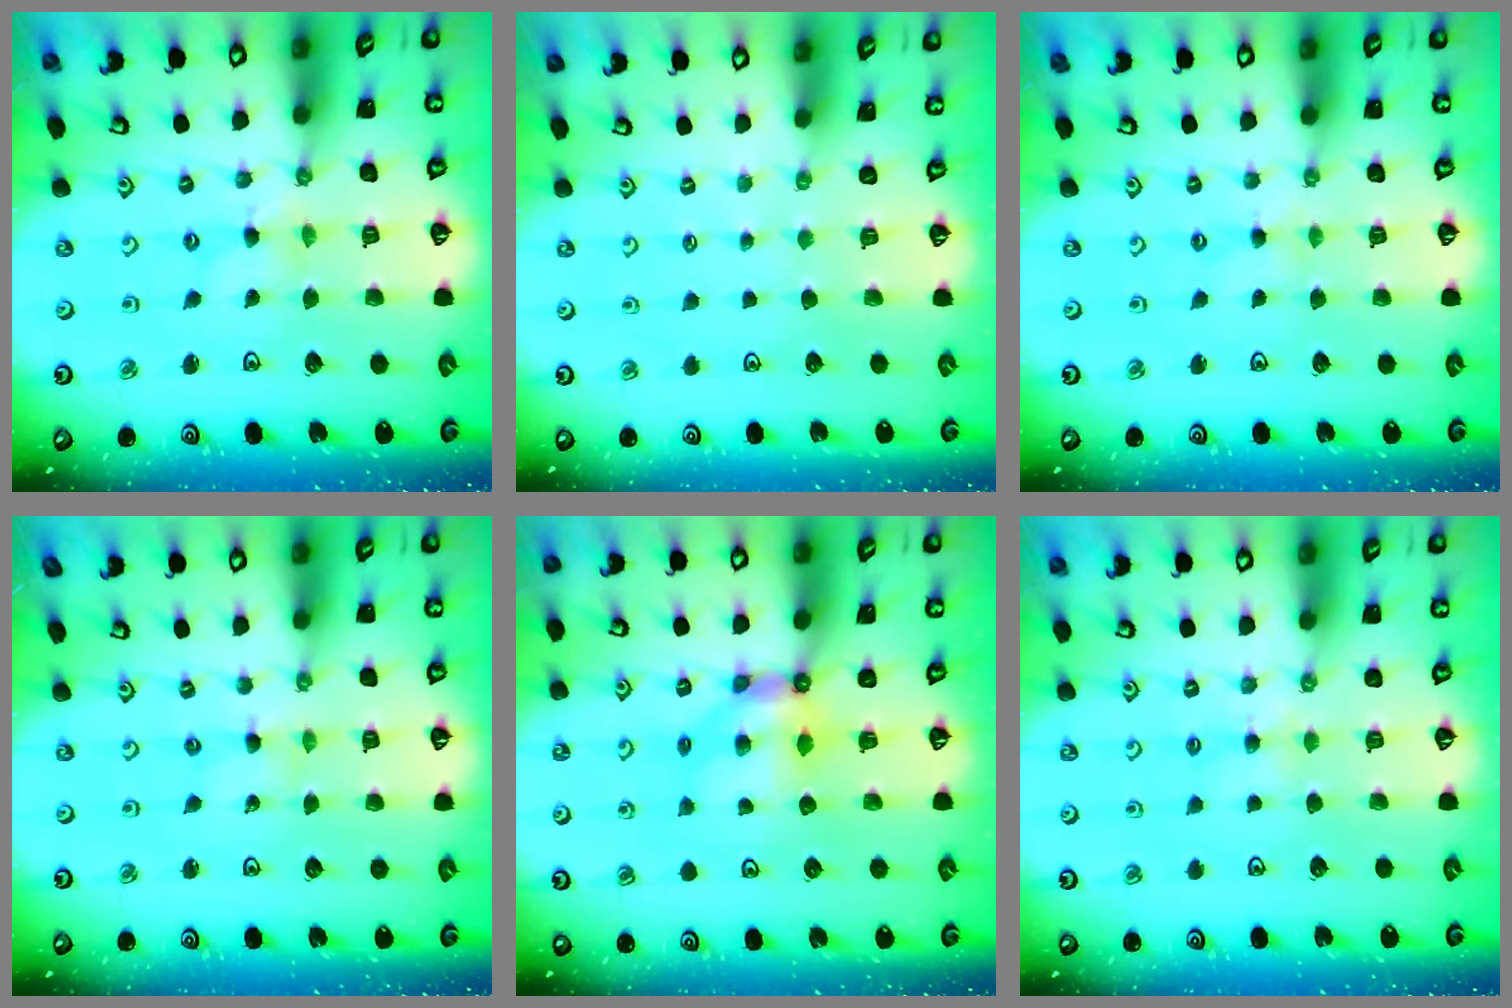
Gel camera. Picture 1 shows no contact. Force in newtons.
{"total": 0.6, "press": 0.6, "slide": 0.1}
{"total": 1.9, "press": 1.9, "slide": 0.4}
{"total": 1.1, "press": 1.1, "slide": 0.1}
{"total": 5.9, "press": 5.9, "slide": 0.4}
{"total": 3.9, "press": 3.9, "slide": 0.4}